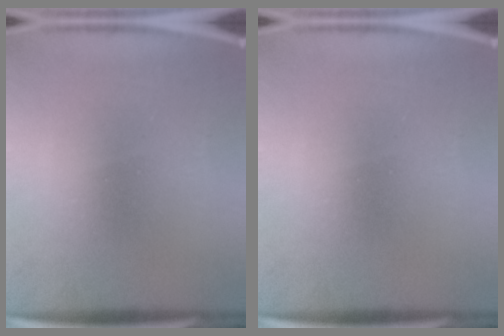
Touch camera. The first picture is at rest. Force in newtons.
{"total": 0.0}